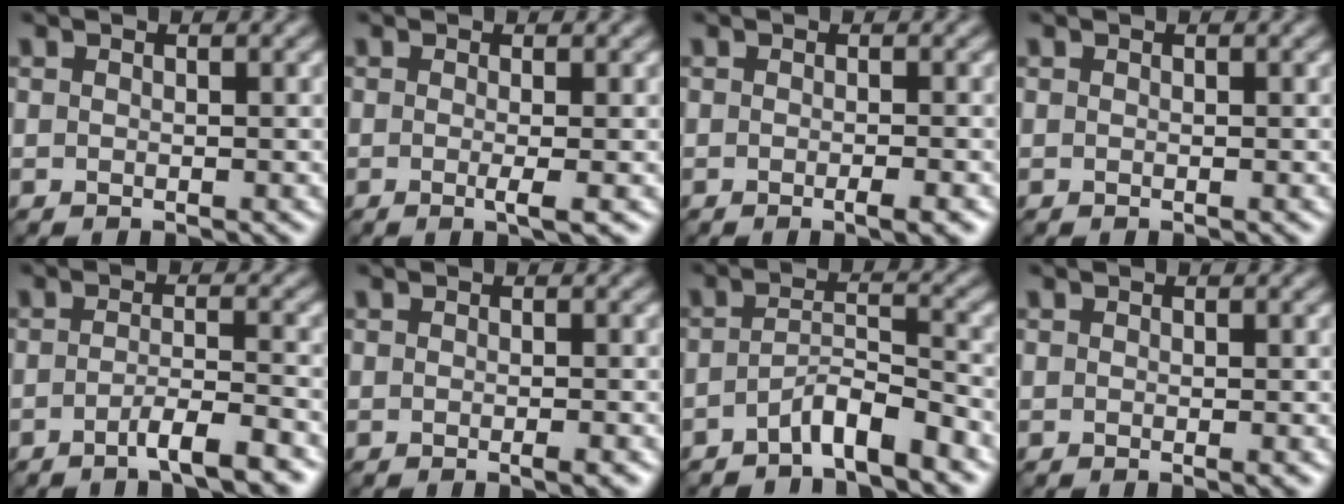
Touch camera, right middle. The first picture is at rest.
{"total": 1.9, "force": [-0.3, 0.4, 1.8], "torque": [-0.027, -0.007, -0.008]}
{"total": 2.0, "force": [-0.7, 0.4, 1.8], "torque": [-0.019, -0.001, -0.011]}
{"total": 0.0}
{"total": 3.6, "force": [-2.1, 0.6, 2.9], "torque": [-0.044, 0.005, -0.044]}
{"total": 1.4, "force": [-0.5, 0.2, 1.2], "torque": [-0.014, -0.002, -0.009]}
{"total": 3.6, "force": [-2.5, 0.7, 2.5], "torque": [-0.043, 0.009, -0.051]}
{"total": 0.7, "force": [-0.2, 0.1, 0.7], "torque": [-0.007, -0.003, -0.002]}